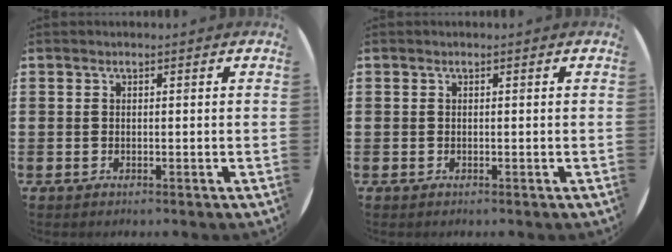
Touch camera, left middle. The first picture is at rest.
{"total": 0.0}